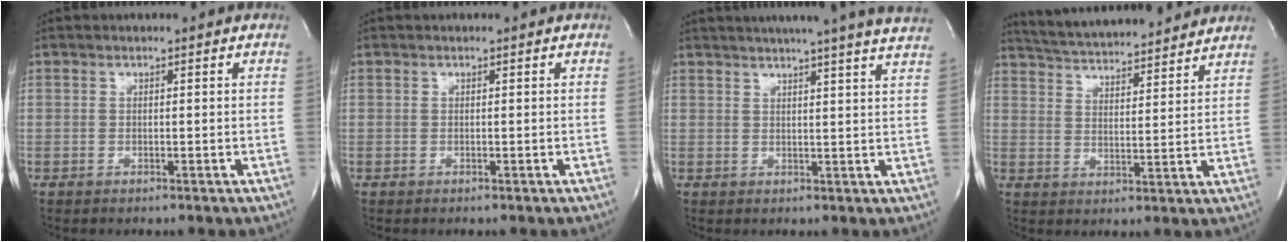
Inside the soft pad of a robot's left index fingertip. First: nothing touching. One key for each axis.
{"total": 0.0}
{"total": 19.0, "fx": 16.8, "fy": -0.8, "fz": 8.9, "tx": -0.142, "ty": -0.014, "tz": 0.200}
{"total": 18.1, "fx": 16.7, "fy": 2.4, "fz": 6.5, "tx": -0.107, "ty": 0.026, "tz": 0.242}